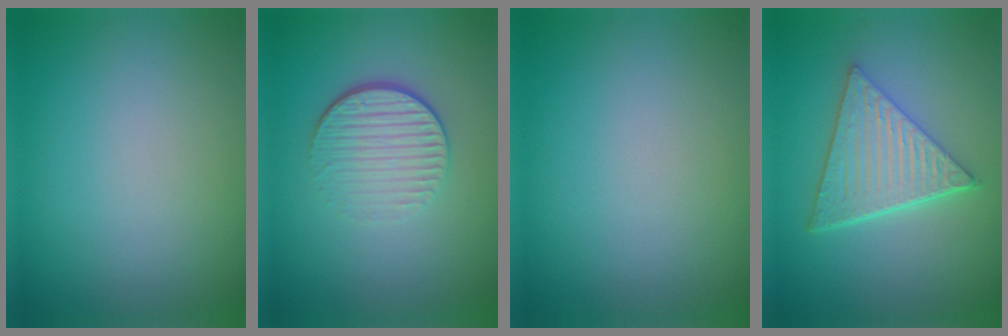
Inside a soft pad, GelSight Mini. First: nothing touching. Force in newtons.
{"total": 4.2, "press": 2.8, "slide": 3.1}
{"total": 0.0}
{"total": 6.2, "press": 4.6, "slide": 4.1}